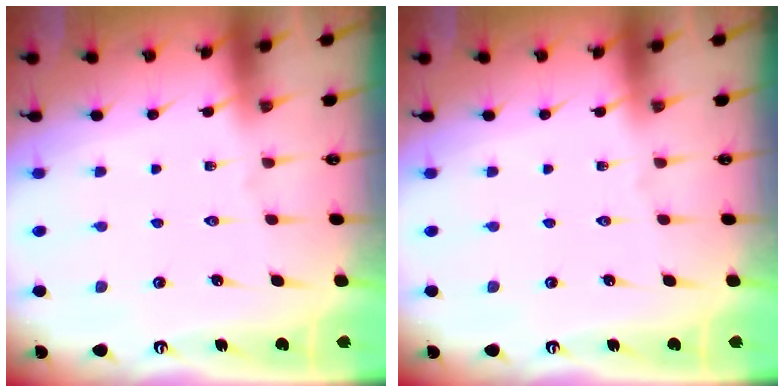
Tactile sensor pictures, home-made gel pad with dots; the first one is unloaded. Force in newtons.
{"total": 0.0}